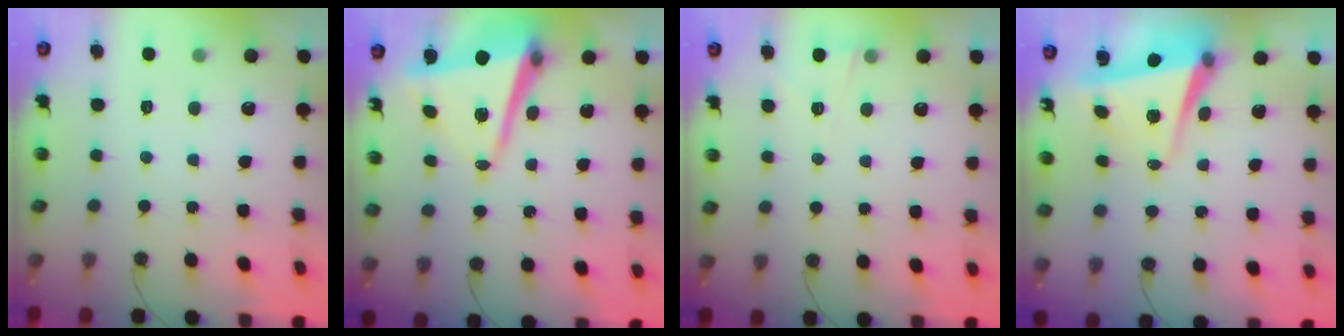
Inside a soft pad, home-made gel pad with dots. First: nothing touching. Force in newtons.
{"total": 9.8, "press": 9.6, "slide": 1.6}
{"total": 2.7, "press": 2.1, "slide": 1.6}
{"total": 6.1, "press": 6.0, "slide": 1.1}